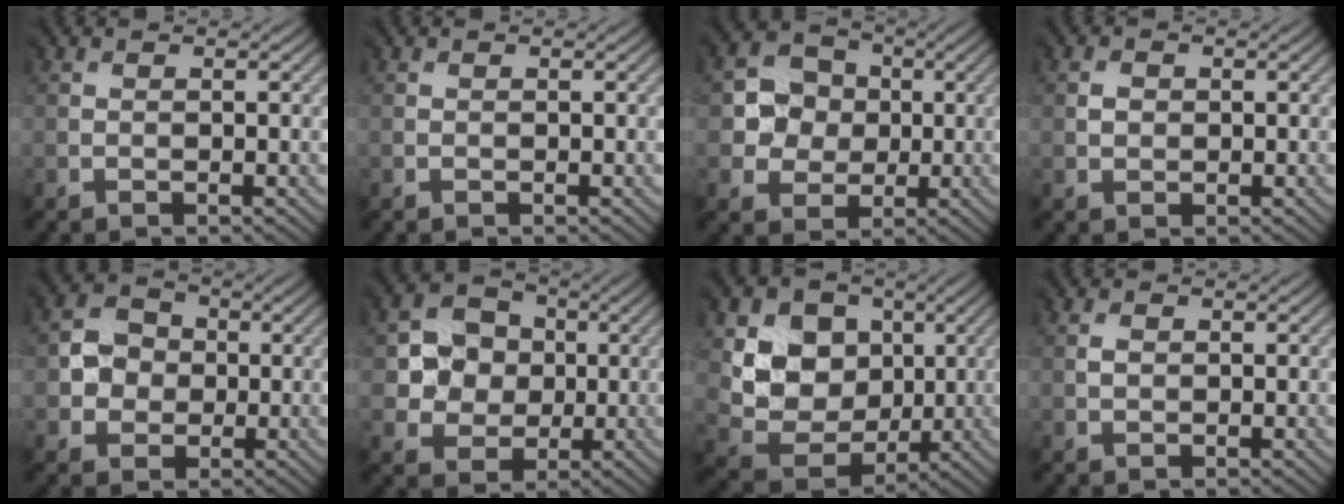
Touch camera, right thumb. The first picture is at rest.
{"total": 0.0}
{"total": 5.0, "force": [0.7, 4.9, 0.8], "torque": [-0.016, 0.008, 0.001]}
{"total": 1.2, "force": [0.3, 1.1, -0.1], "torque": [0.002, -0.002, 0.006]}
{"total": 3.9, "force": [-0.3, 3.8, 0.6], "torque": [-0.013, 0.006, -0.013]}
{"total": 5.8, "force": [0.9, 5.6, 1.4], "torque": [-0.031, 0.006, 0.006]}
{"total": 9.3, "force": [2.7, 8.1, 3.8], "torque": [-0.088, -0.012, 0.042]}
{"total": 1.0, "force": [0.5, 0.9, 0.2], "torque": [-0.002, -0.001, 0.010]}